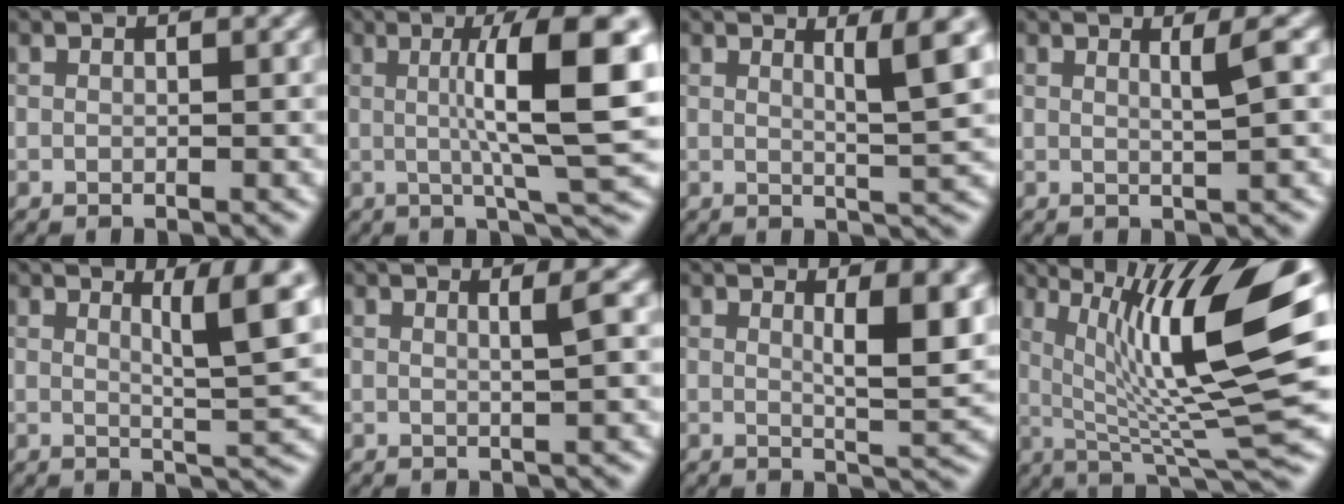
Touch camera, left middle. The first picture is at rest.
{"total": 9.9, "force": [1.2, 1.7, 9.7], "torque": [-0.127, 0.006, 0.019]}
{"total": 4.0, "force": [1.6, 0.5, 3.6], "torque": [-0.048, -0.004, 0.025]}
{"total": 2.0, "force": [0.7, 0.4, 1.9], "torque": [-0.024, 0.002, 0.006]}
{"total": 5.0, "force": [2.0, 0.7, 4.5], "torque": [-0.065, -0.006, 0.034]}
{"total": 1.7, "force": [0.5, 0.4, 1.6], "torque": [-0.017, 0.000, 0.002]}
{"total": 5.1, "force": [1.4, 1.1, 4.8], "torque": [-0.067, -0.006, 0.024]}
{"total": 13.2, "force": [3.2, 2.4, 12.6], "torque": [-0.198, 0.009, 0.060]}